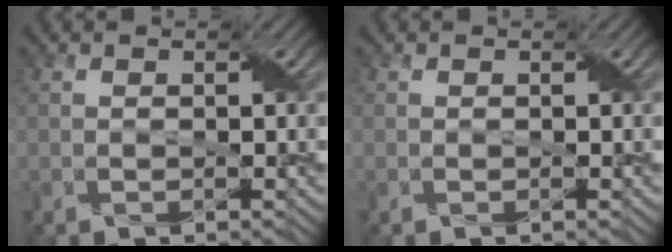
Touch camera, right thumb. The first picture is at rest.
{"total": 0.0}